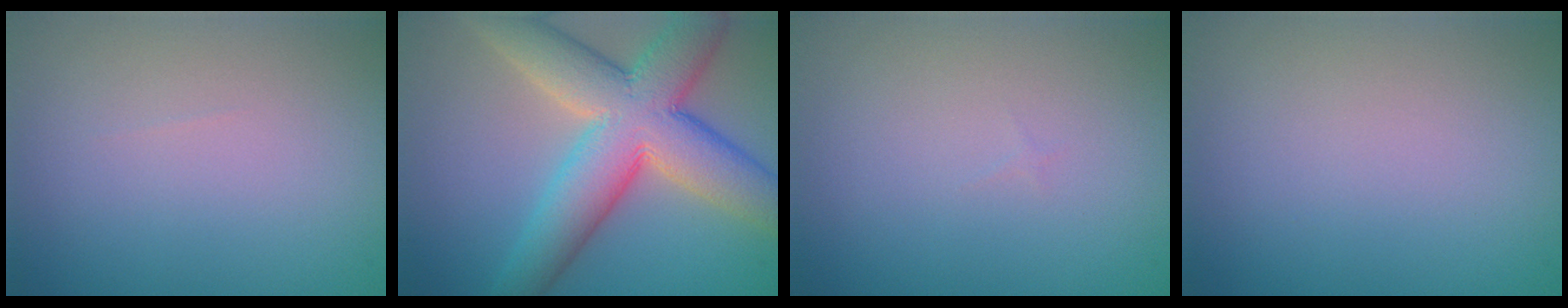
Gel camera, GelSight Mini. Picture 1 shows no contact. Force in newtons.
{"total": 10.6, "press": 10.6, "slide": 0.8}
{"total": 0.0}
{"total": 0.0}